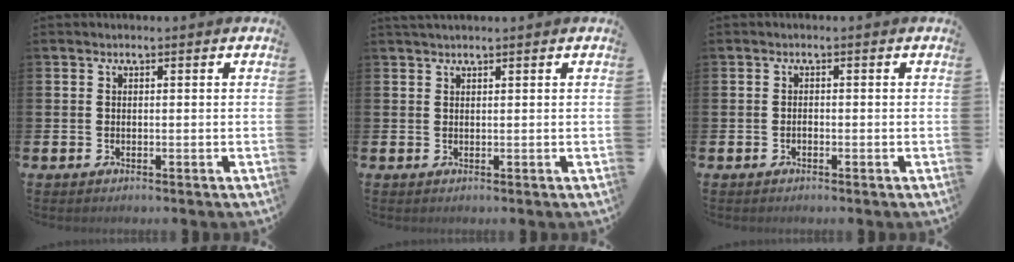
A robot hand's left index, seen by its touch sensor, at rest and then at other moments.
{"total": 1.1, "force": [1.0, 0.0, 0.3], "torque": [-0.003, 0.000, 0.018]}
{"total": 0.6, "force": [-0.4, 0.3, 0.3], "torque": [-0.010, -0.001, -0.008]}